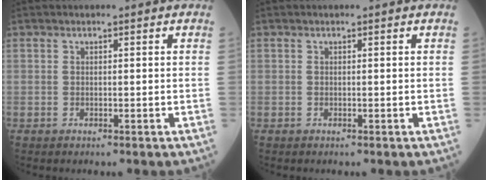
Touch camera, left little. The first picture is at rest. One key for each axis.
{"total": 0.0}